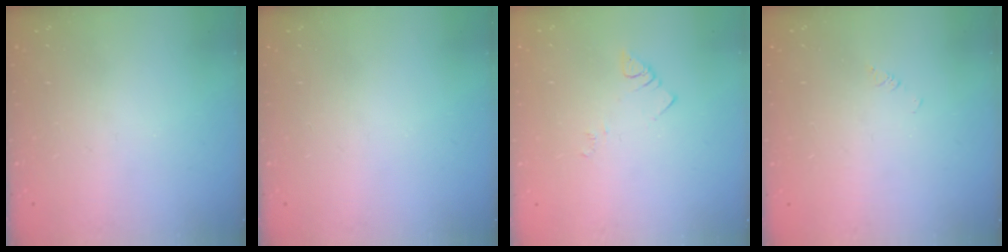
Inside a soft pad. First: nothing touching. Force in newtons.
{"total": 0.0}
{"total": 3.7, "press": 3.7, "slide": 0.5}
{"total": 1.1, "press": 1.1, "slide": 0.1}